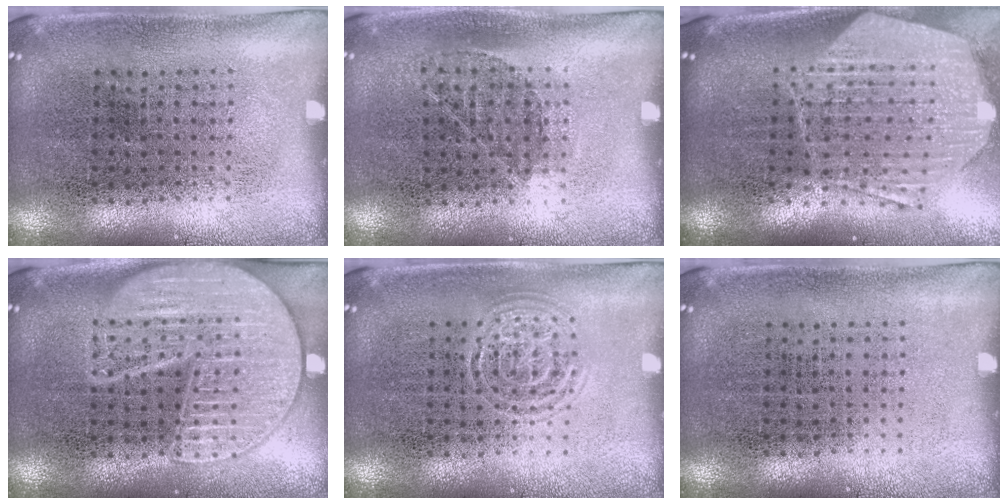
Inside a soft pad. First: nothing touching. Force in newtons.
{"total": 0.8, "press": 0.6, "slide": 0.5}
{"total": 2.8, "press": 2.3, "slide": 1.7}
{"total": 2.7, "press": 2.7, "slide": 0.2}
{"total": 1.5, "press": 1.5, "slide": 0.3}
{"total": 0.0}